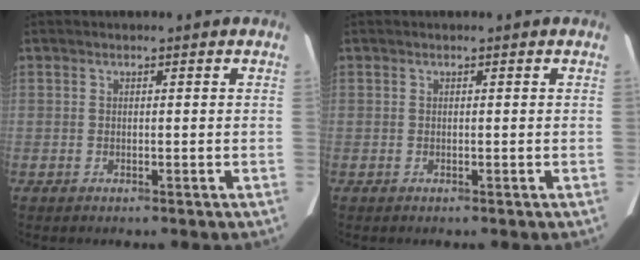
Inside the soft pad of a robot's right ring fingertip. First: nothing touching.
{"total": 0.0}